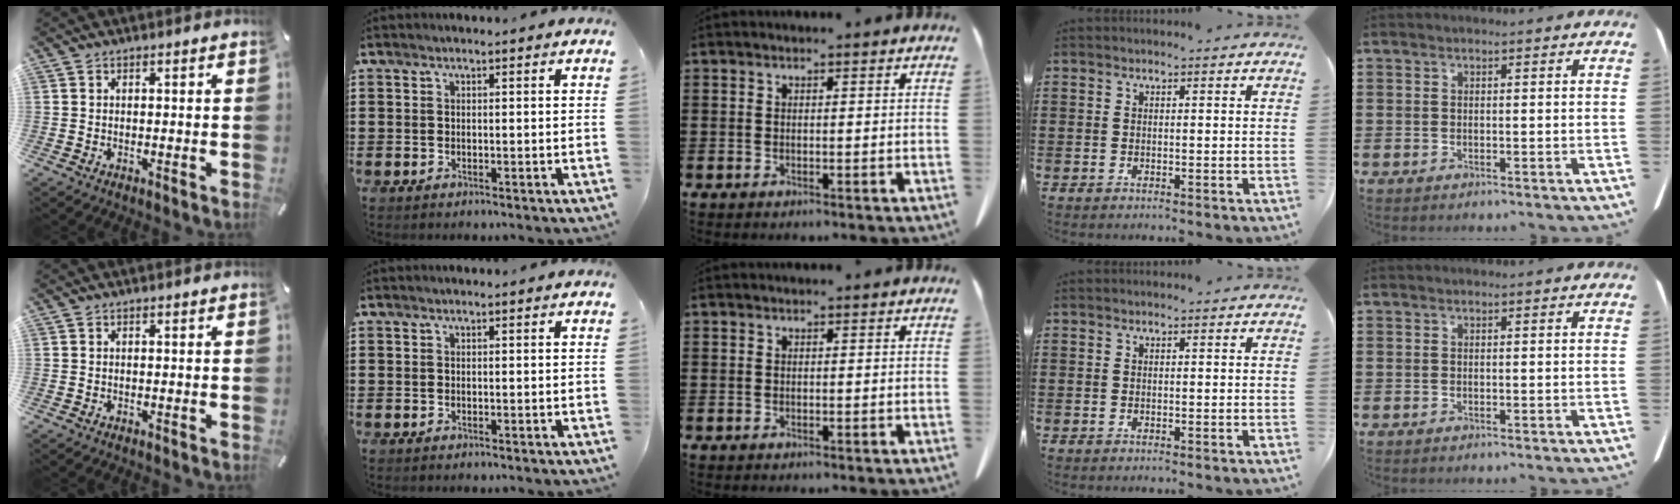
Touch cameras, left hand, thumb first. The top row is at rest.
{}